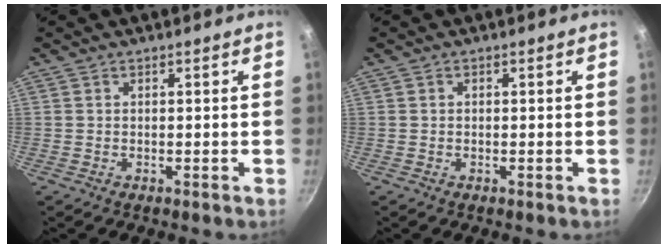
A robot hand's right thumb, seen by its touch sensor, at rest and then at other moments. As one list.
[{"total": 0.5, "force": [0.0, 0.4, 0.3], "torque": [-0.004, 0.004, 0.000]}]